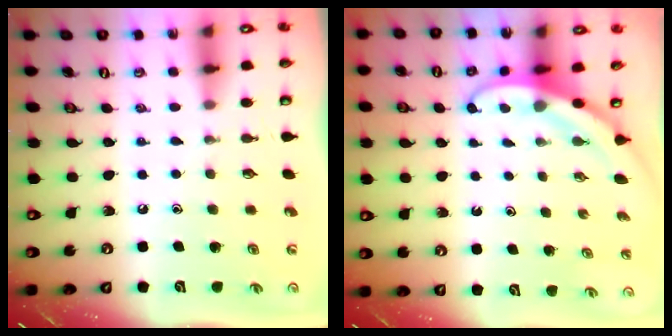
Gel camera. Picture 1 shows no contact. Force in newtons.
{"total": 3.6, "press": 3.5, "slide": 0.4}